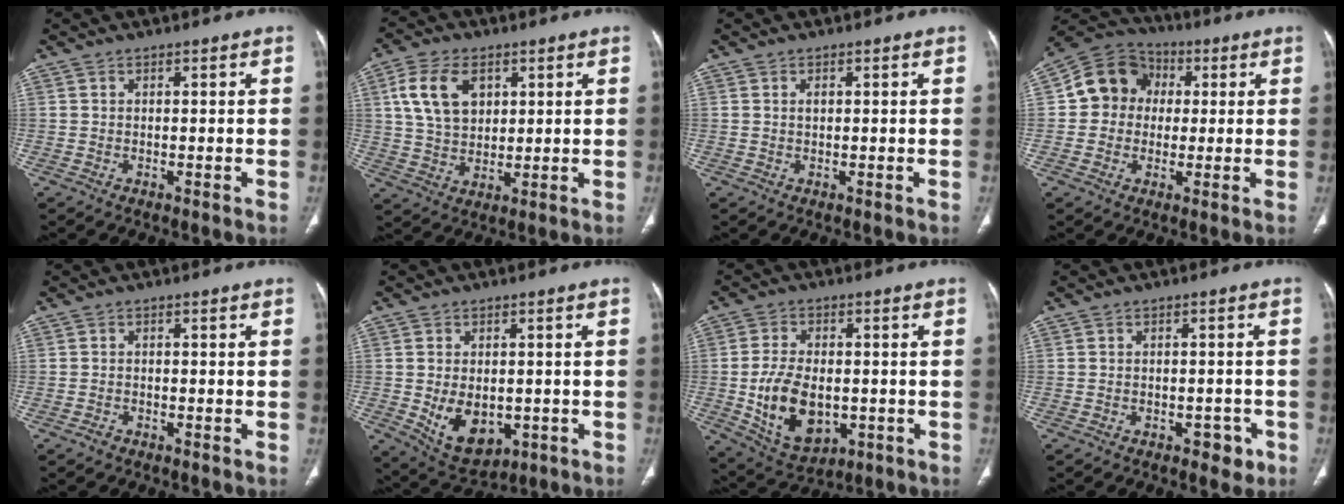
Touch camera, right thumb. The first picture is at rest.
{"total": 11.1, "force": [3.8, 7.4, 7.4], "torque": [-0.127, -0.006, 0.077]}
{"total": 0.9, "force": [0.3, 0.5, 0.7], "torque": [-0.012, 0.001, 0.007]}
{"total": 10.9, "force": [1.1, 9.8, 4.6], "torque": [-0.055, 0.021, 0.005]}
{"total": 1.2, "force": [-0.9, 0.7, 0.4], "torque": [-0.009, 0.003, -0.019]}
{"total": 9.9, "force": [-1.8, 6.6, 7.2], "torque": [-0.094, -0.006, -0.007]}
{"total": 13.2, "force": [-2.0, 8.3, 10.1], "torque": [-0.165, -0.002, -0.018]}
{"total": 3.7, "force": [-2.0, 2.3, 2.0], "torque": [-0.012, 0.013, -0.024]}